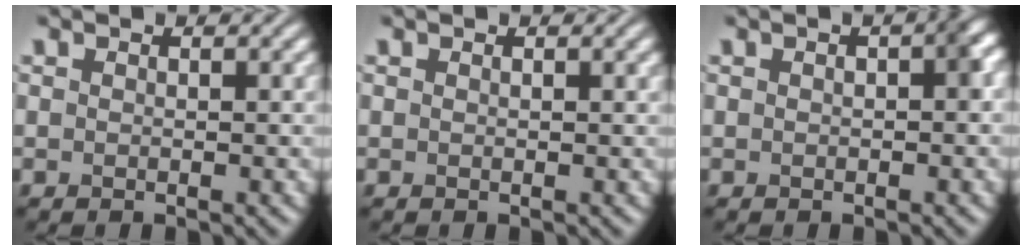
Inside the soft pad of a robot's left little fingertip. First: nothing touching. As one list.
[{"total": 0.8, "force": [0.4, 0.2, 0.6], "torque": [-0.006, 0.005, 0.004]}, {"total": 1.5, "force": [0.1, 0.4, 1.5], "torque": [-0.020, 0.007, 0.002]}]